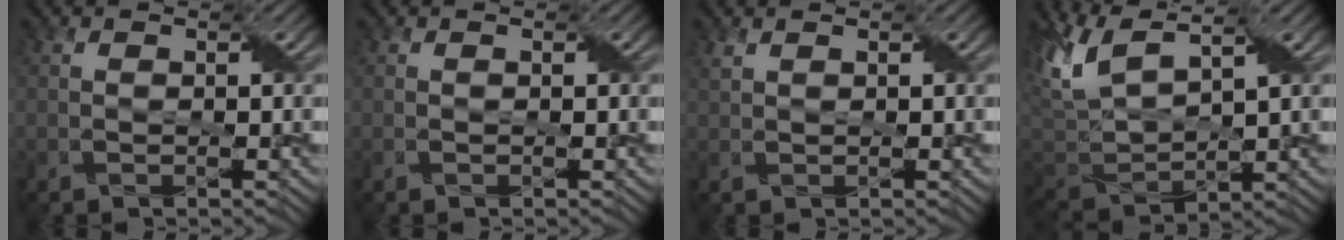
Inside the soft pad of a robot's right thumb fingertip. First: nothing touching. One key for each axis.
{"total": 0.0}
{"total": 0.8, "fx": 0.7, "fy": 0.1, "fz": 0.4, "tx": -0.018, "ty": 0.003, "tz": 0.017}
{"total": 8.9, "fx": 4.5, "fy": 3.2, "fz": 7.0, "tx": -0.183, "ty": 0.015, "tz": 0.088}